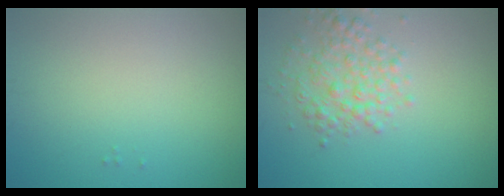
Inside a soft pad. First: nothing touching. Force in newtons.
{"total": 3.3, "press": 3.3, "slide": 0.1}